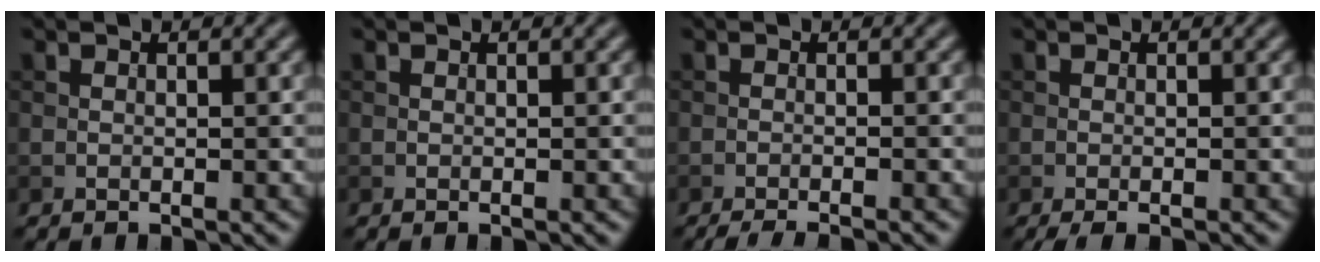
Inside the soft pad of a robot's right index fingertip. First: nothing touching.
{"total": 0.0}
{"total": 3.4, "force": [-2.8, 0.5, 1.9], "torque": [-0.029, -0.005, -0.049]}
{"total": 1.8, "force": [-1.2, 0.3, 1.3], "torque": [-0.019, 0.000, -0.018]}